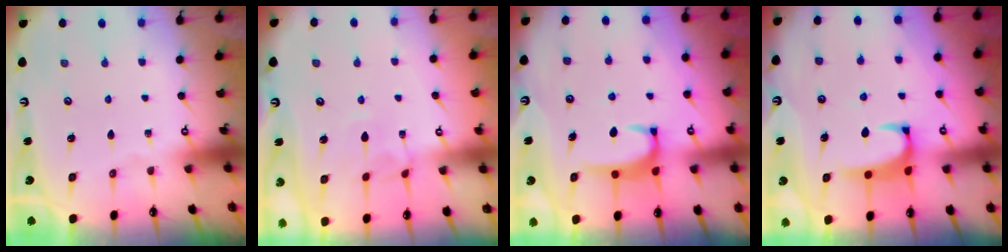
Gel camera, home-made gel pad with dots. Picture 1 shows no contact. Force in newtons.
{"total": 3.0, "press": 3.0, "slide": 0.2}
{"total": 2.9, "press": 2.8, "slide": 0.5}
{"total": 2.5, "press": 2.4, "slide": 0.8}